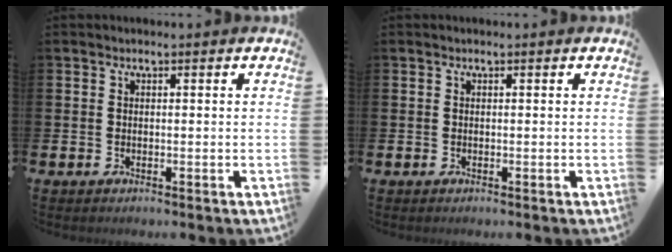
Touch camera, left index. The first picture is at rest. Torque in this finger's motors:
{"motor_torque": [-0.02, 0.01, 0.02, -0.01]}